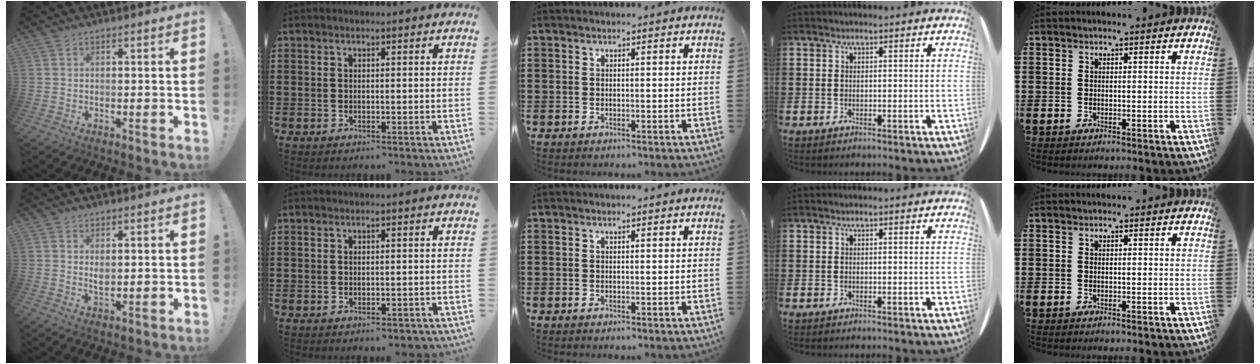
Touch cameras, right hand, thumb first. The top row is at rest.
{"thumb": {"total": 2.5, "force": [1.1, 1.3, 1.8], "torque": [-0.016, -0.011, 0.015]}, "index": {"total": 0.9, "force": [-0.8, 0.2, 0.4], "torque": [-0.012, -0.005, -0.015]}}